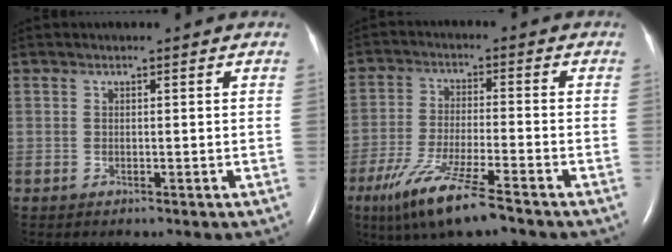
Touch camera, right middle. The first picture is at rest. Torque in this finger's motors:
{"motor_torque": [1.11, -1.03, 0.27, 0.12]}